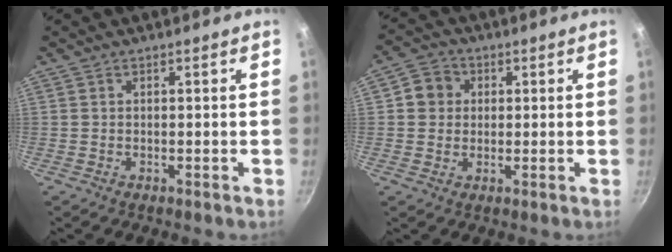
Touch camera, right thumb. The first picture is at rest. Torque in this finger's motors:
{"motor_torque": [-0.54, 0.65, -0.23, 0.05, 0.02]}